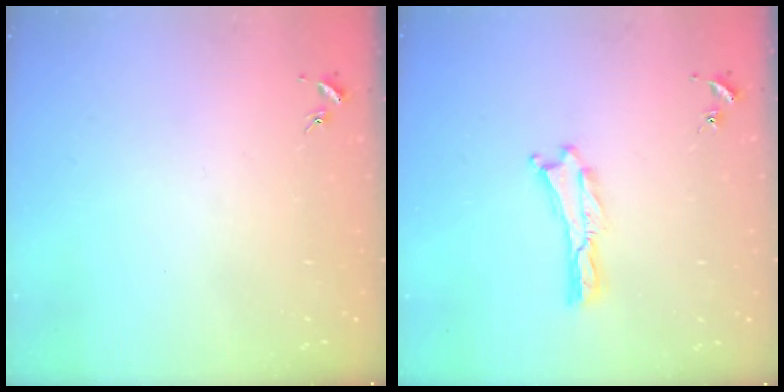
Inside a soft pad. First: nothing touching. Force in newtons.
{"total": 0.0}